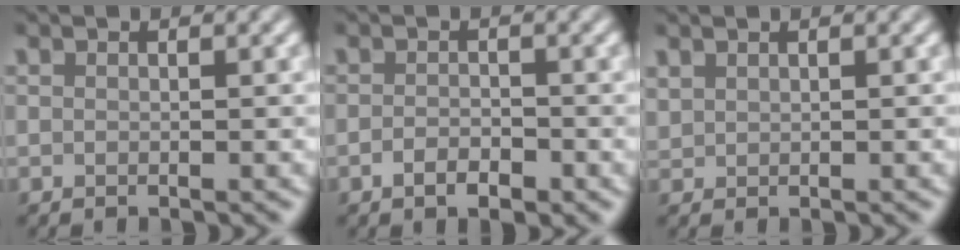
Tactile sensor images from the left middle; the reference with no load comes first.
{"total": 1.8, "force": [-1.0, 0.9, 1.2], "torque": [-0.022, 0.000, -0.019]}
{"total": 0.9, "force": [0.7, 0.5, 0.1], "torque": [-0.004, 0.000, 0.019]}